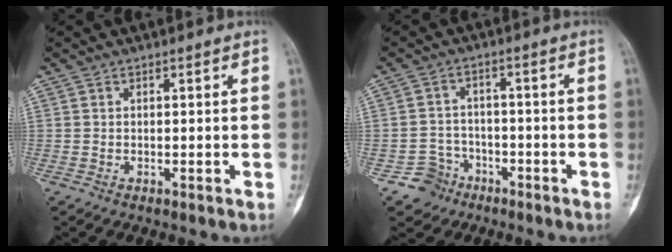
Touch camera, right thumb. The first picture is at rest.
{"total": 5.4, "force": [-3.2, 4.3, -0.1], "torque": [0.034, 0.027, -0.056]}